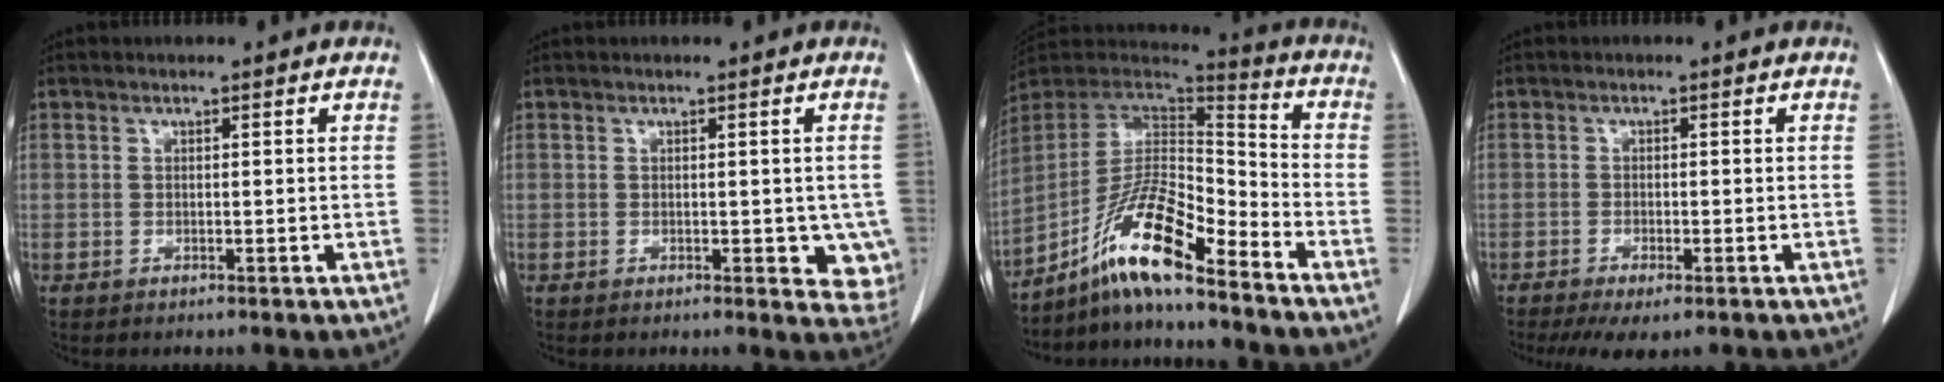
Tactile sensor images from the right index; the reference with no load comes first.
{"total": 6.1, "force": [-0.8, 2.9, 5.4], "torque": [-0.043, -0.009, -0.007]}
{"total": 14.1, "force": [-9.7, 1.7, 10.1], "torque": [-0.188, 0.009, -0.176]}
{"total": 5.4, "force": [-3.8, 1.4, 3.6], "torque": [-0.057, -0.014, -0.055]}